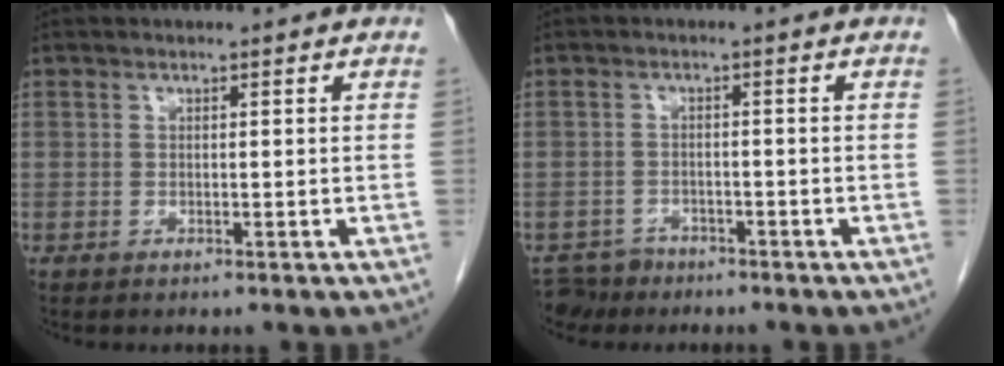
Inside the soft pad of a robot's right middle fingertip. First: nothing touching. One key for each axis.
{"total": 3.7, "fx": -3.0, "fy": 2.1, "fz": -0.3, "tx": 0.005, "ty": 0.001, "tz": -0.052}